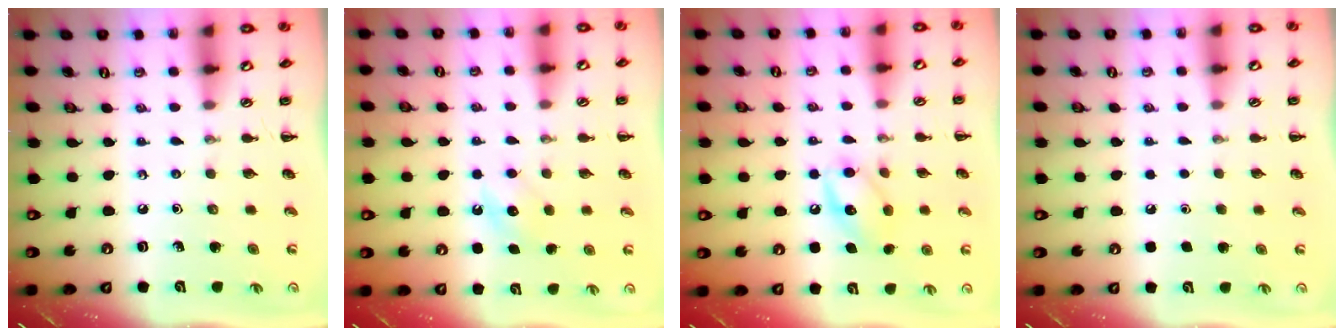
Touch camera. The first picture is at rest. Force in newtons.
{"total": 4.9, "press": 4.7, "slide": 1.4}
{"total": 11.3, "press": 11.3, "slide": 0.8}
{"total": 1.8, "press": 1.8, "slide": 0.1}